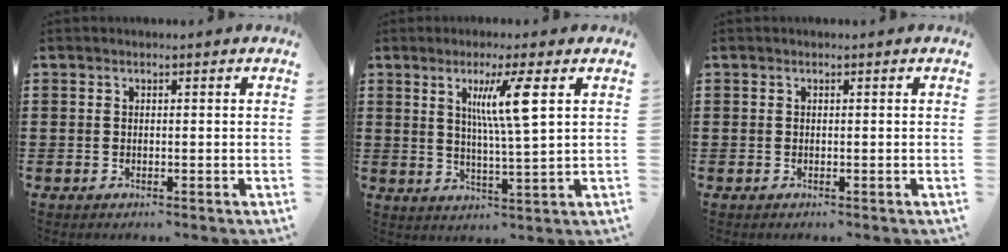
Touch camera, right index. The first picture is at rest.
{"total": 7.5, "force": [2.8, 0.2, 6.9], "torque": [-0.133, -0.003, 0.039]}
{"total": 0.0}